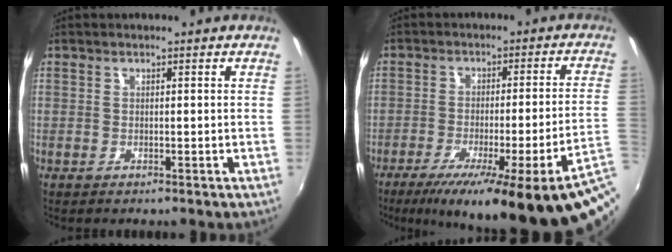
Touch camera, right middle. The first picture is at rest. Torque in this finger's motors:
{"motor_torque": [1.09, -1.05, 0.89, 0.21]}